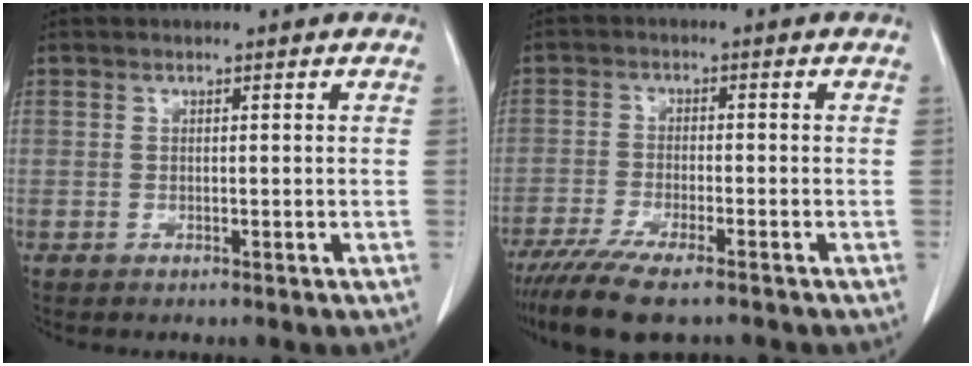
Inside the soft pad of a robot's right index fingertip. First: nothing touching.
{"total": 9.5, "force": [-7.4, 1.5, 5.8], "torque": [-0.095, -0.022, -0.121]}